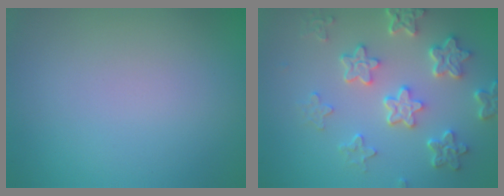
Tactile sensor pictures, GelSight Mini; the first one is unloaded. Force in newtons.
{"total": 5.7, "press": 4.2, "slide": 3.8}